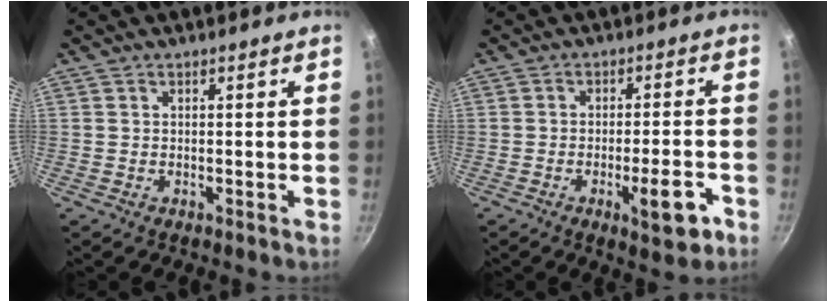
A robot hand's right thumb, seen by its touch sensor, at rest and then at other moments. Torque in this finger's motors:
{"motor_torque": [1.08, 0.81, -0.17, 0.08, 0.20]}